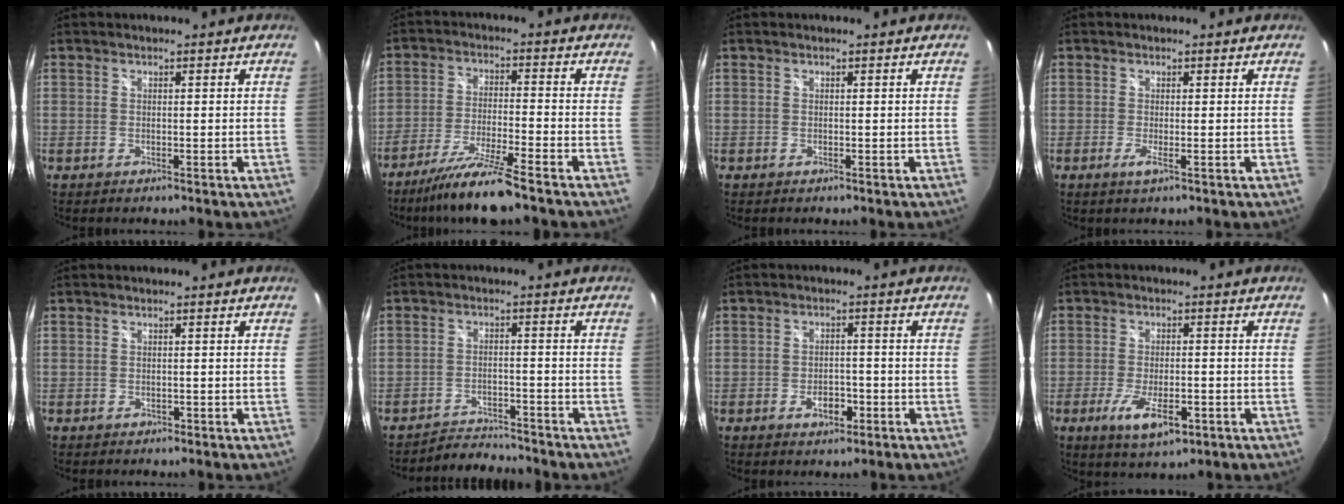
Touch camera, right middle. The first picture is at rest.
{"total": 9.8, "force": [-8.1, -0.8, 5.4], "torque": [-0.122, -0.013, -0.146]}
{"total": 0.0}
{"total": 1.4, "force": [-0.3, -0.2, 1.3], "torque": [-0.027, -0.007, -0.008]}
{"total": 0.6, "force": [-0.3, 0.5, 0.0], "torque": [0.000, -0.002, -0.004]}
{"total": 5.2, "force": [-5.1, 0.8, -0.3], "torque": [-0.015, 0.006, -0.087]}
{"total": 4.0, "force": [-2.0, 2.4, 2.4], "torque": [-0.045, -0.001, -0.027]}
{"total": 8.1, "force": [-3.8, 3.0, 6.5], "torque": [-0.138, -0.022, -0.062]}